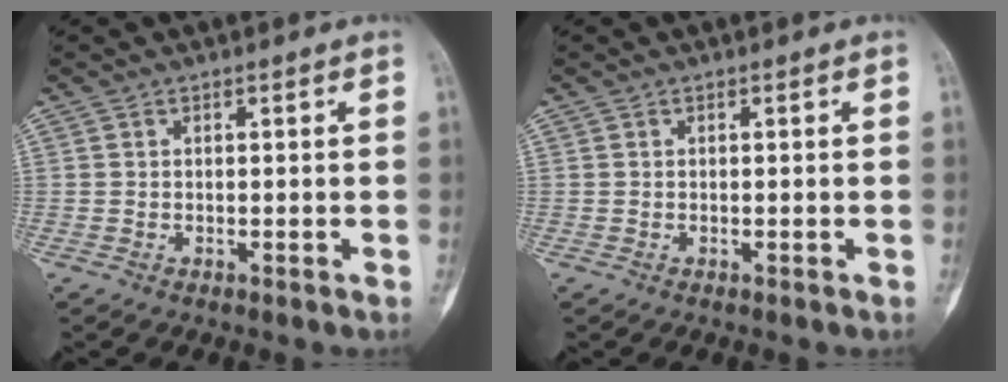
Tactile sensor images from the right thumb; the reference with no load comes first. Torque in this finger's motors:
{"motor_torque": [0.02, 0.02, 0.00, -0.03, 0.03]}